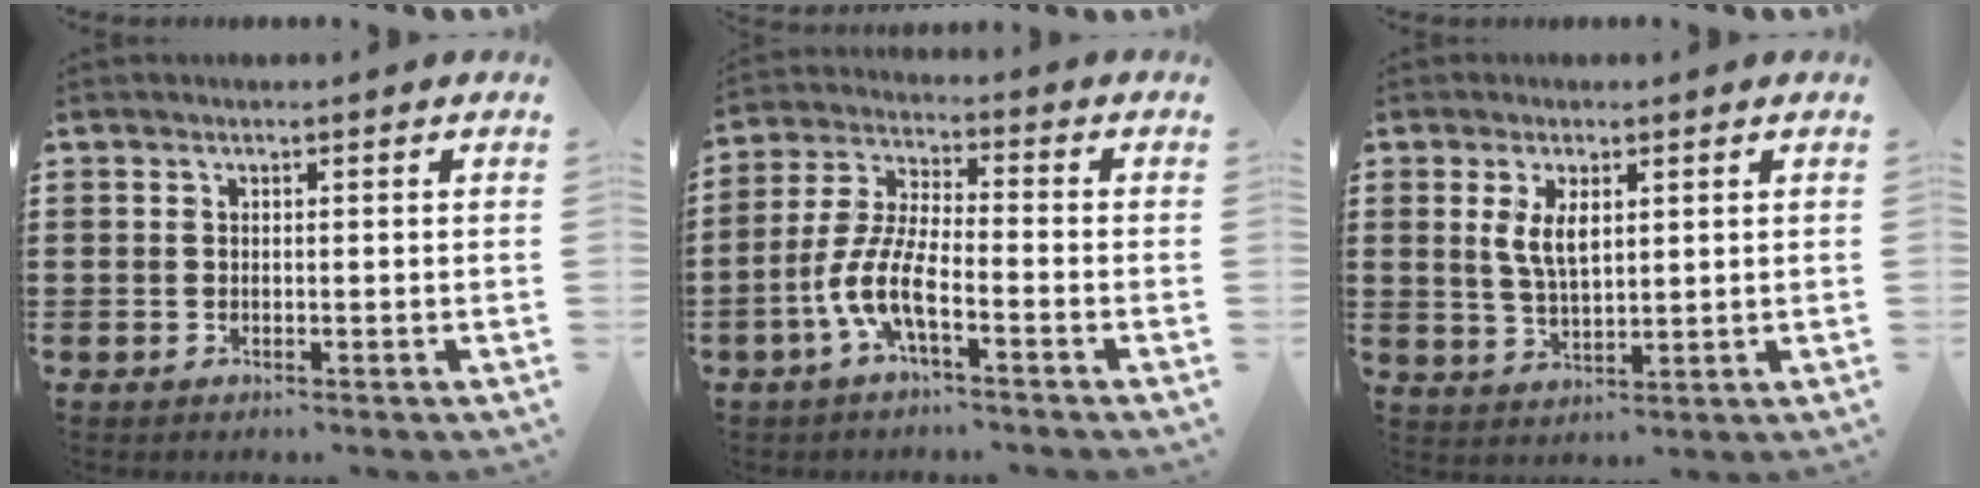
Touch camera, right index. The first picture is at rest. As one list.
[{"total": 7.6, "force": [-3.9, 1.8, 6.3], "torque": [-0.157, -0.013, -0.082]}, {"total": 4.8, "force": [1.4, 2.1, 4.1], "torque": [-0.086, 0.006, 0.023]}]